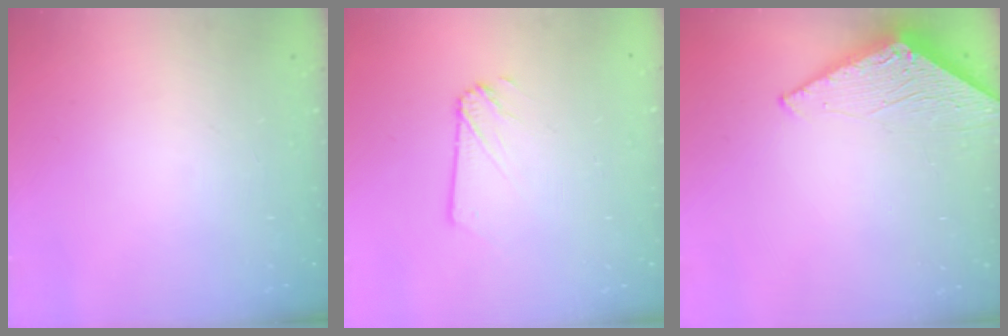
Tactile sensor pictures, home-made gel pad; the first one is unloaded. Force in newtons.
{"total": 1.5, "press": 1.5, "slide": 0.2}
{"total": 2.8, "press": 2.8, "slide": 0.2}